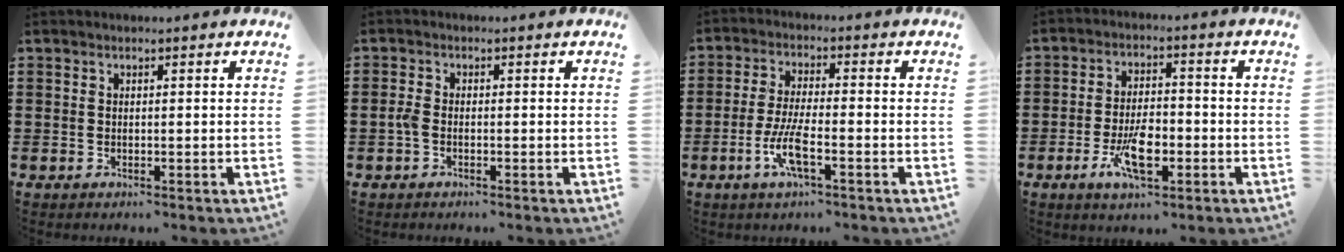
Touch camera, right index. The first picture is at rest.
{"total": 1.5, "force": [-0.6, 0.8, 1.2], "torque": [-0.030, 0.000, -0.013]}
{"total": 6.2, "force": [-2.7, 1.2, 5.5], "torque": [-0.115, -0.011, -0.052]}
{"total": 7.5, "force": [-2.8, 3.0, 6.2], "torque": [-0.124, -0.003, -0.050]}